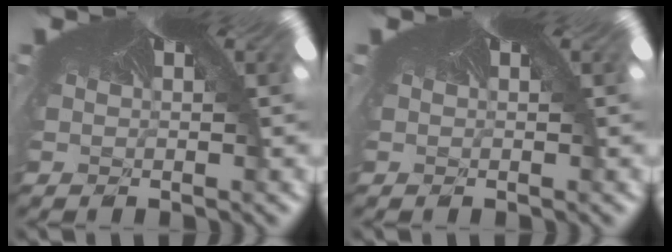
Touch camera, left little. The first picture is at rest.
{"total": 0.0}